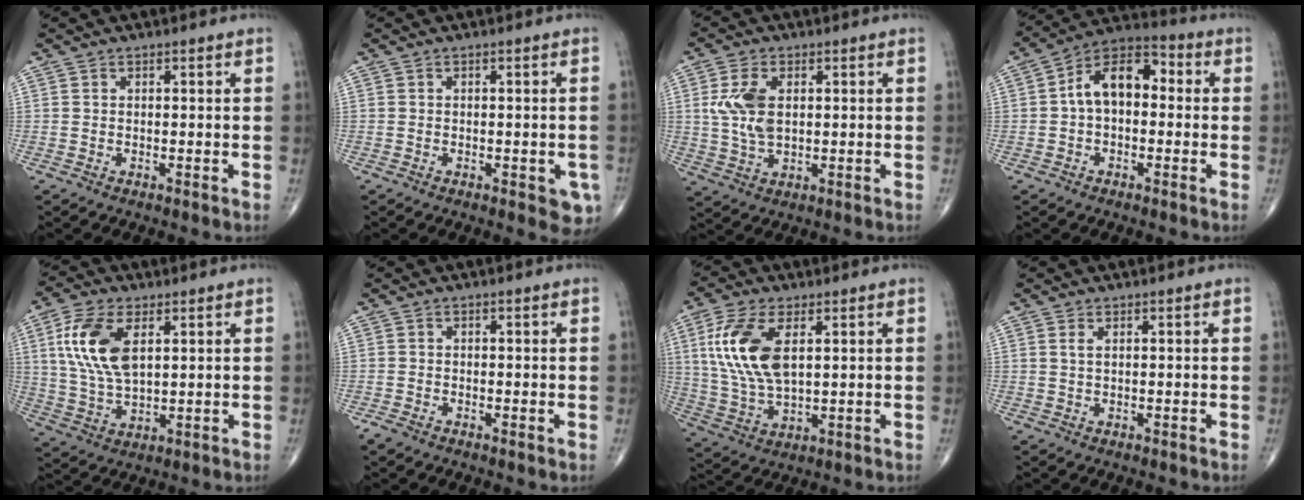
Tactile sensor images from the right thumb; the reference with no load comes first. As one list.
[{"total": 4.5, "force": [-1.7, 1.9, 3.6], "torque": [-0.022, -0.001, -0.019]}, {"total": 7.9, "force": [1.4, 4.5, 6.4], "torque": [-0.134, -0.004, 0.031]}, {"total": 11.2, "force": [0.6, 6.9, 8.8], "torque": [-0.130, 0.040, -0.005]}, {"total": 12.7, "force": [3.9, 6.5, 10.2], "torque": [-0.209, -0.008, 0.080]}, {"total": 1.8, "force": [-1.0, 1.0, 1.1], "torque": [-0.021, -0.002, -0.021]}, {"total": 13.7, "force": [3.8, 6.7, 11.4], "torque": [-0.242, -0.009, 0.082]}, {"total": 1.2, "force": [0.5, 0.4, 1.0], "torque": [-0.024, 0.005, 0.013]}]